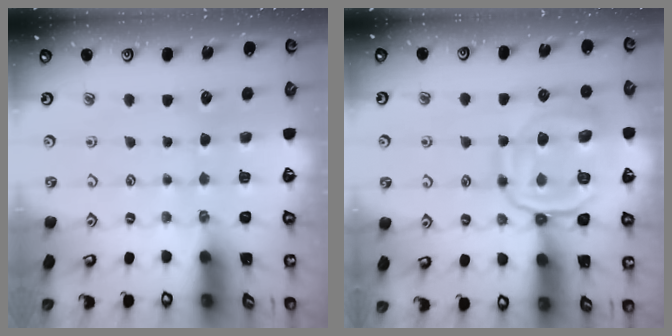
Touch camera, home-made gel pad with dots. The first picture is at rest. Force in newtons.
{"total": 15.7, "press": 15.7, "slide": 1.4}